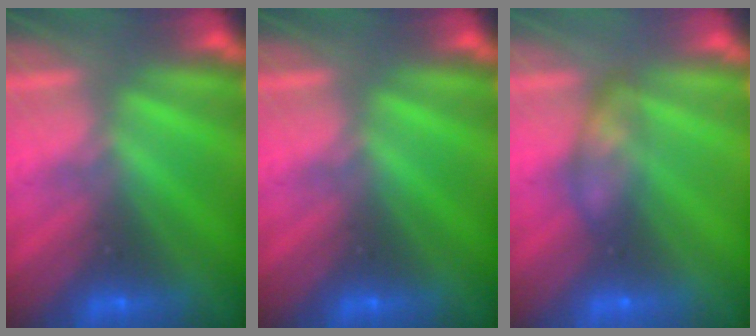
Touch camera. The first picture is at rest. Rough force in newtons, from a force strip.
{"total": 0.0}
{"total": 2.3}